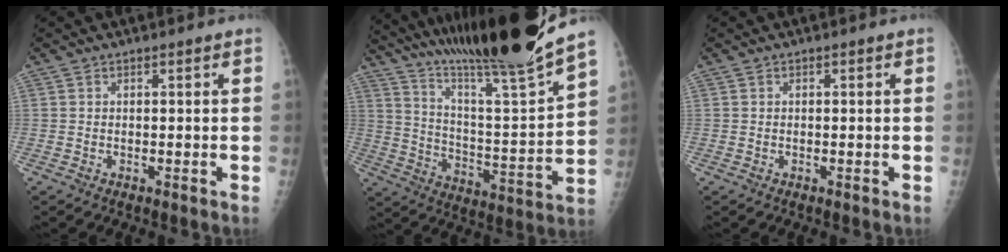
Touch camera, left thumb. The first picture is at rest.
{"total": 24.3, "force": [20.5, -0.6, 13.0], "torque": [-0.196, -0.119, 0.330]}
{"total": 0.0}